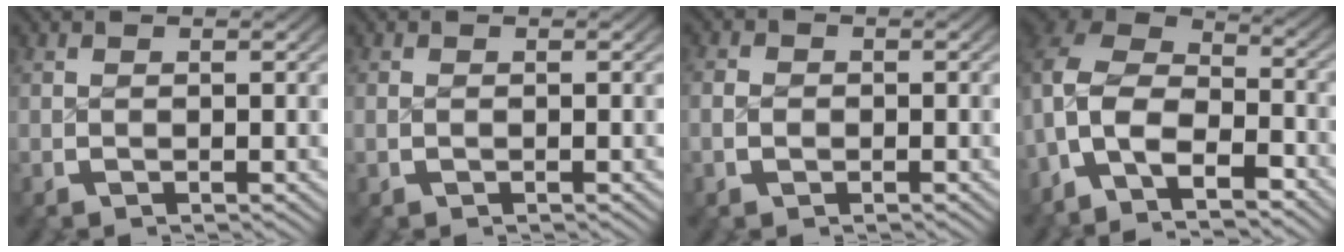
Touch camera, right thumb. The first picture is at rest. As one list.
[{"total": 0.0}, {"total": 1.0, "force": [-0.4, 0.8, 0.4], "torque": [-0.005, -0.004, -0.005]}, {"total": 12.2, "force": [-1.7, 9.3, 7.7], "torque": [-0.184, -0.044, -0.028]}]